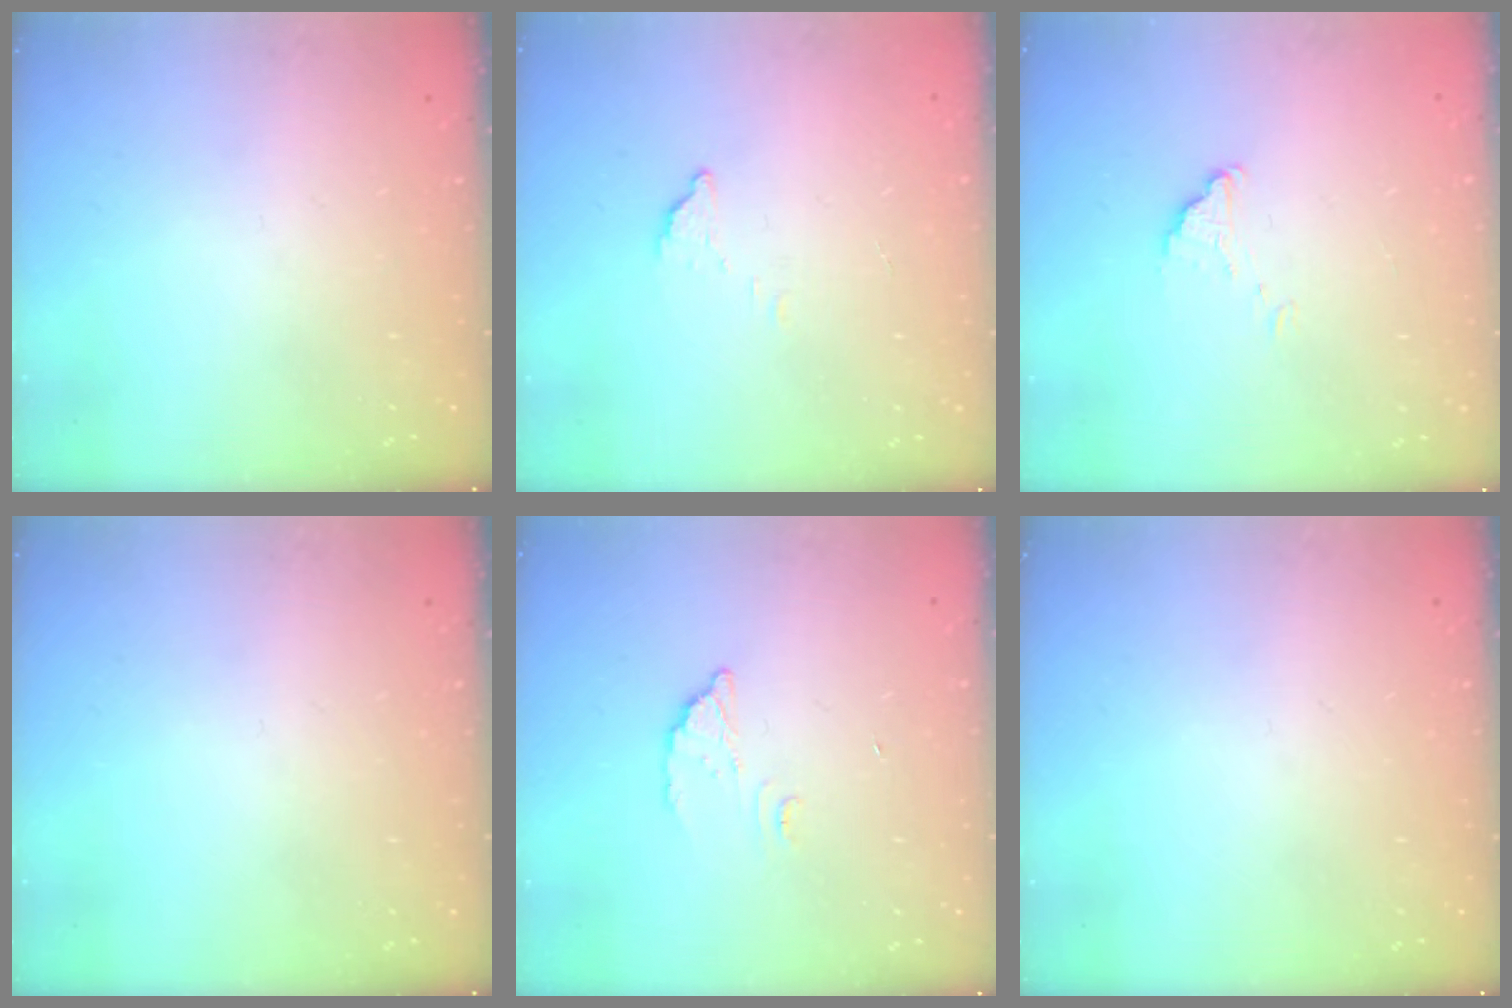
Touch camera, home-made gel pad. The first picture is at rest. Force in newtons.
{"total": 2.3, "press": 2.3, "slide": 0.1}
{"total": 1.5, "press": 1.5, "slide": 0.1}
{"total": 0.0}
{"total": 3.0, "press": 3.0, "slide": 0.2}
{"total": 0.0}